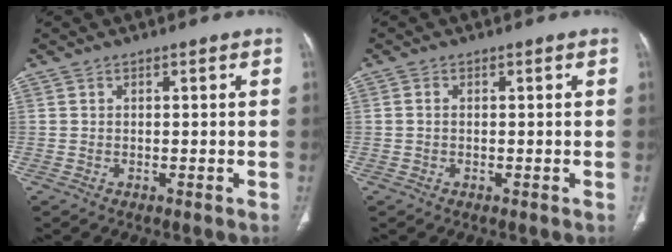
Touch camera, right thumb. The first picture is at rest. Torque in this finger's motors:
{"motor_torque": [-0.07, -0.55, -0.05, 0.46, -0.03]}